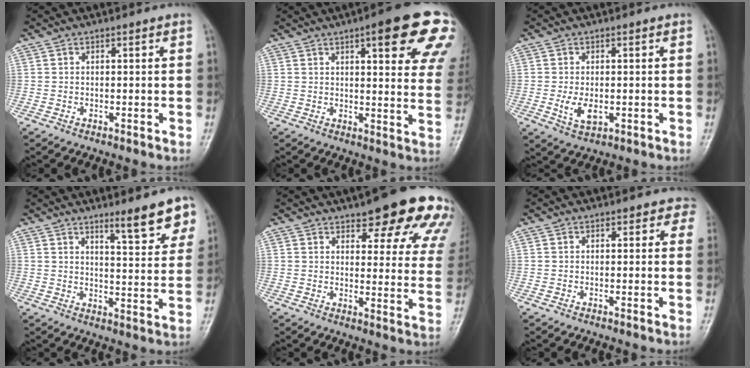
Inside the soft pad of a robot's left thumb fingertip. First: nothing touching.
{"total": 19.0, "force": [9.2, 4.8, 15.9], "torque": [-0.176, -0.025, 0.107]}
{"total": 4.5, "force": [-0.8, 2.7, 3.6], "torque": [-0.065, -0.008, -0.011]}
{"total": 9.0, "force": [6.2, 1.9, 6.3], "torque": [-0.065, -0.042, 0.086]}
{"total": 18.2, "force": [12.3, 6.0, 12.0], "torque": [-0.102, -0.049, 0.139]}
{"total": 2.1, "force": [1.2, 1.7, 0.7], "torque": [0.023, -0.003, -0.004]}